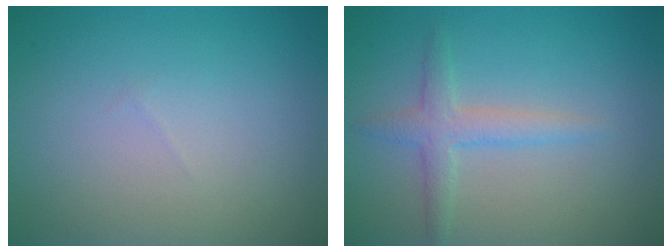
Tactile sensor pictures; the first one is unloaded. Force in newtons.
{"total": 2.4, "press": 2.4, "slide": 0.2}